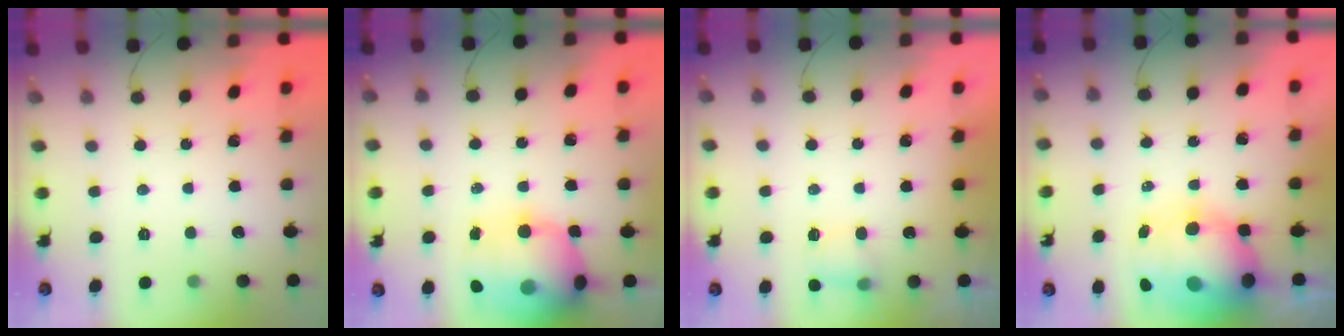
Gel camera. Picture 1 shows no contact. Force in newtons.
{"total": 21.0, "press": 20.7, "slide": 3.6}
{"total": 5.3, "press": 5.1, "slide": 1.3}
{"total": 15.1, "press": 14.7, "slide": 3.1}